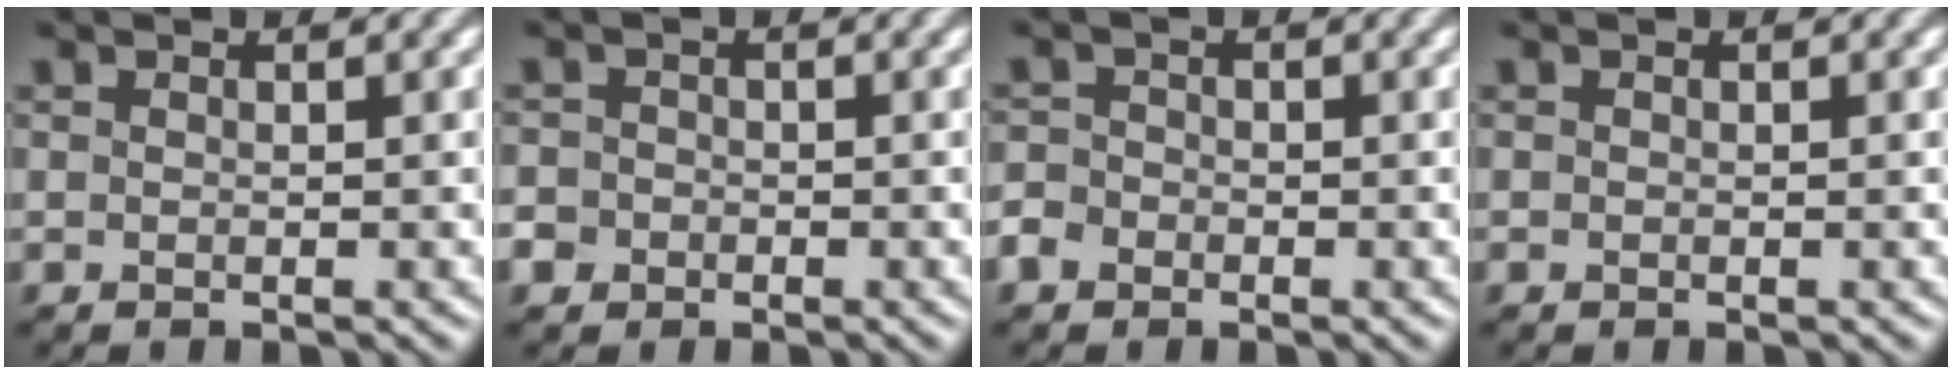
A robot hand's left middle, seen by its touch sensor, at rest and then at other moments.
{"total": 2.4, "force": [-1.1, 2.1, 0.6], "torque": [-0.001, 0.005, -0.028]}
{"total": 1.9, "force": [-1.1, 1.5, 0.5], "torque": [-0.002, 0.002, -0.026]}
{"total": 0.0}